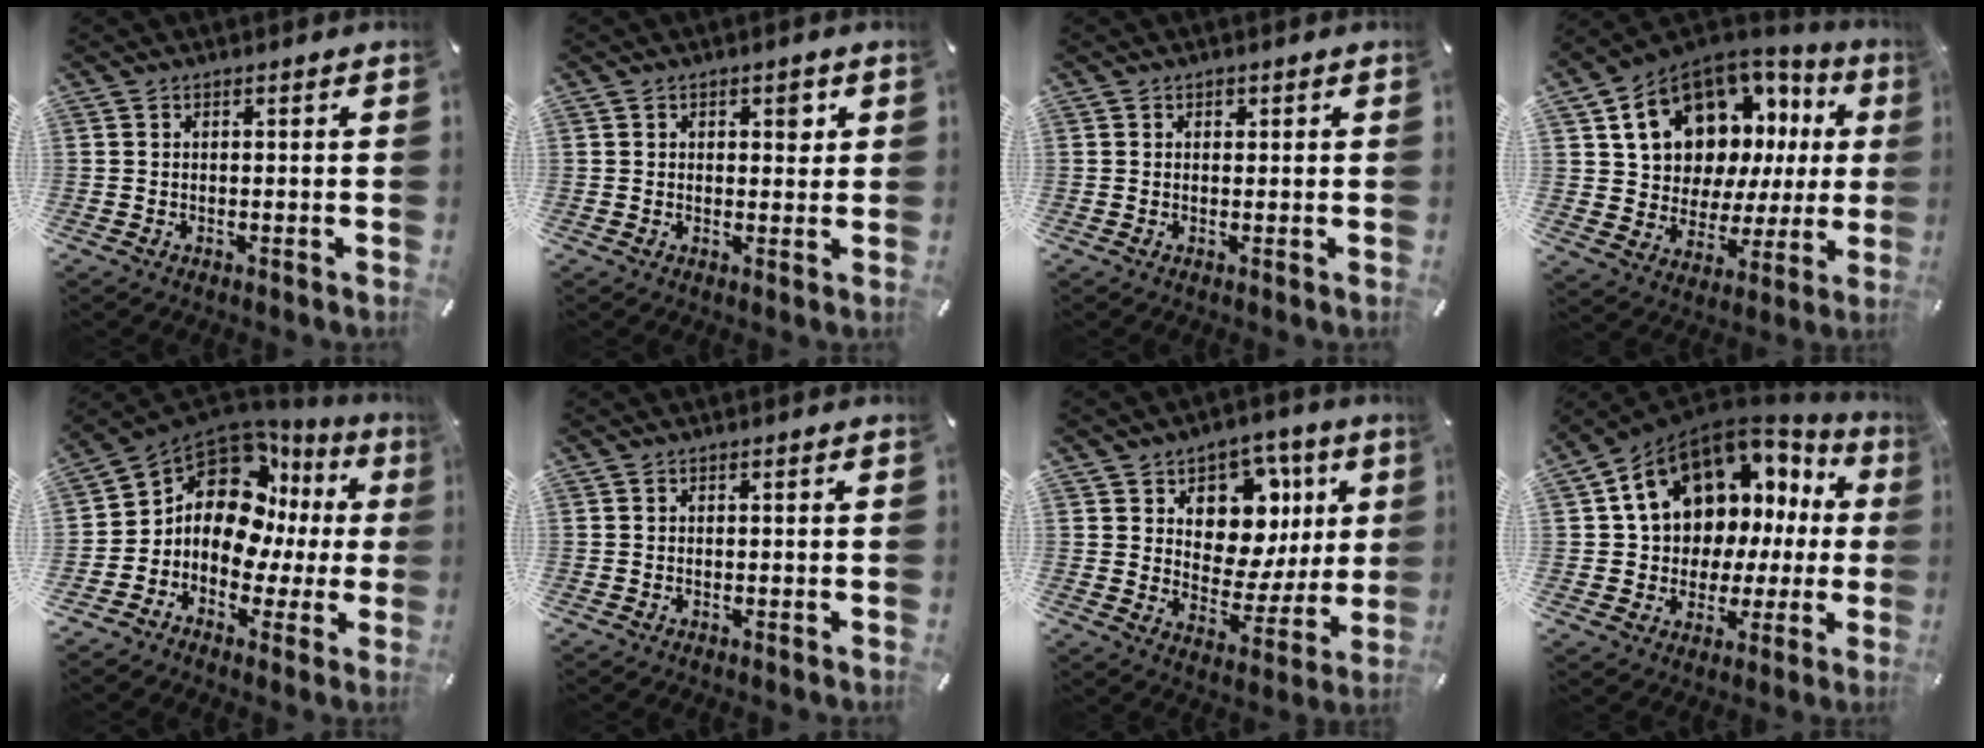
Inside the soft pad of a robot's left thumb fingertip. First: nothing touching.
{"total": 2.9, "force": [1.0, 1.8, 2.0], "torque": [-0.012, -0.005, 0.008]}
{"total": 0.9, "force": [0.2, 0.8, 0.3], "torque": [0.003, 0.001, 0.002]}
{"total": 17.3, "force": [8.9, 12.3, 8.2], "torque": [-0.140, -0.061, 0.175]}
{"total": 13.8, "force": [4.1, 10.1, 8.4], "torque": [-0.163, -0.048, 0.065]}
{"total": 0.0}
{"total": 12.3, "force": [5.2, 9.6, 5.5], "torque": [-0.067, -0.053, 0.096]}
{"total": 14.6, "force": [5.8, 11.3, 7.2], "torque": [-0.127, -0.044, 0.112]}